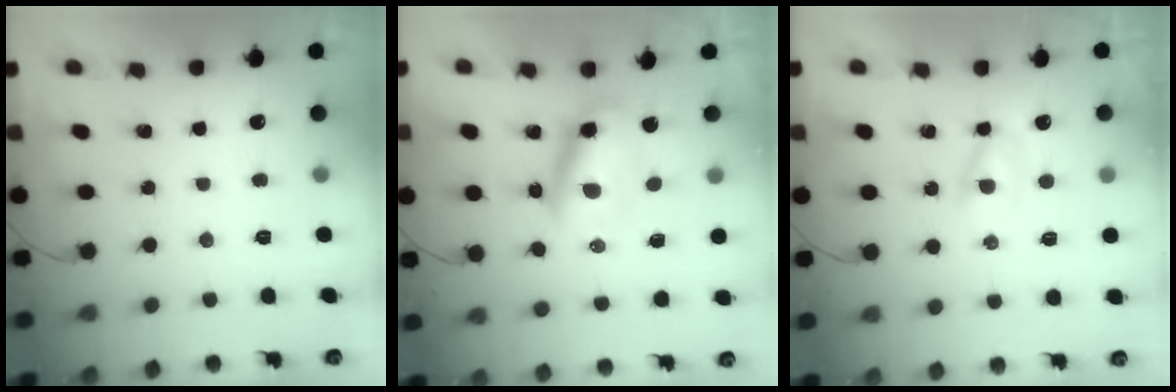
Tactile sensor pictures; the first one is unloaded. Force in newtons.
{"total": 6.6, "press": 6.4, "slide": 1.6}
{"total": 2.2, "press": 2.0, "slide": 0.9}